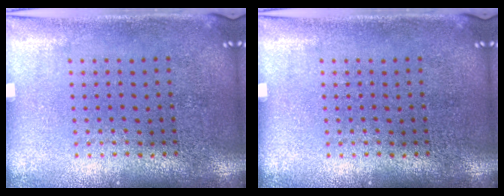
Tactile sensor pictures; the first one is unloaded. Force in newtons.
{"total": 0.0}